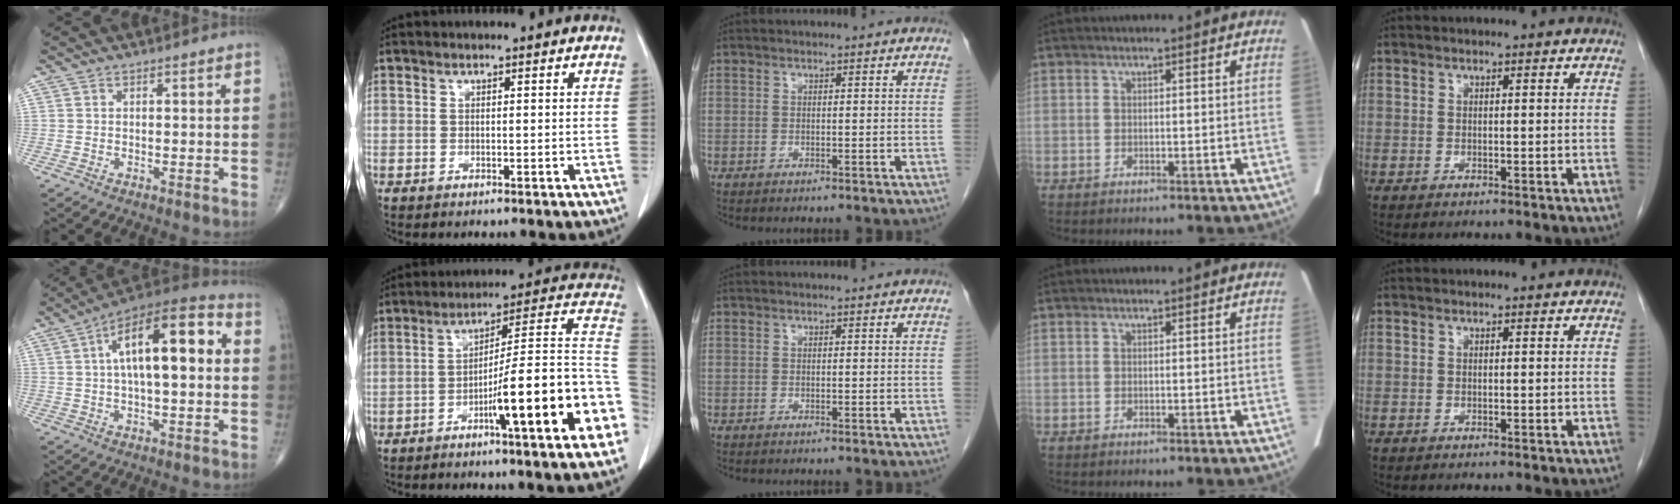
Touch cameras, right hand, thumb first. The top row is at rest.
{"thumb": {"total": 17.7, "force": [2.9, 6.9, 16.1], "torque": [-0.246, 0.033, 0.035]}, "index": {"total": 19.4, "force": [-7.2, 0.8, 18.0], "torque": [-0.184, 0.021, -0.106]}}